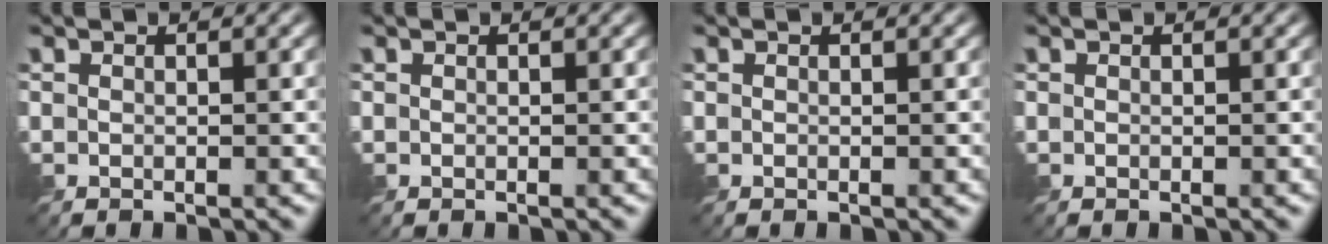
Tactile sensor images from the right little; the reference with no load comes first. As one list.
[{"total": 0.0}, {"total": 0.0}, {"total": 0.0}]